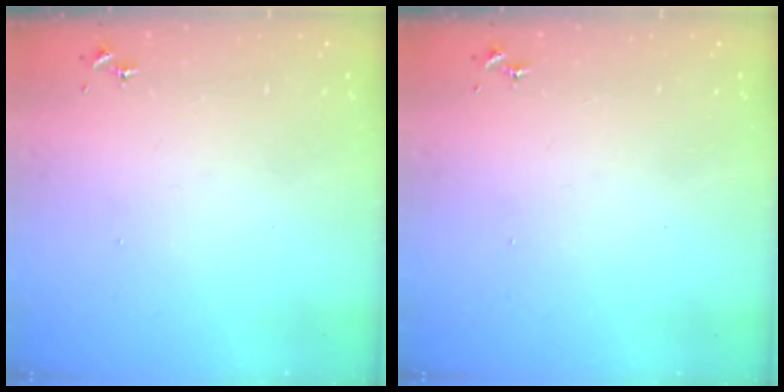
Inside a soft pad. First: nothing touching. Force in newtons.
{"total": 0.0}